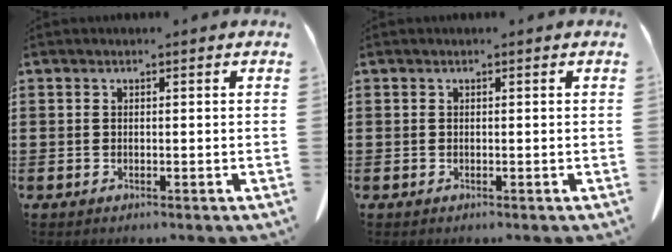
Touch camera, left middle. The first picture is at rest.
{"total": 0.0}